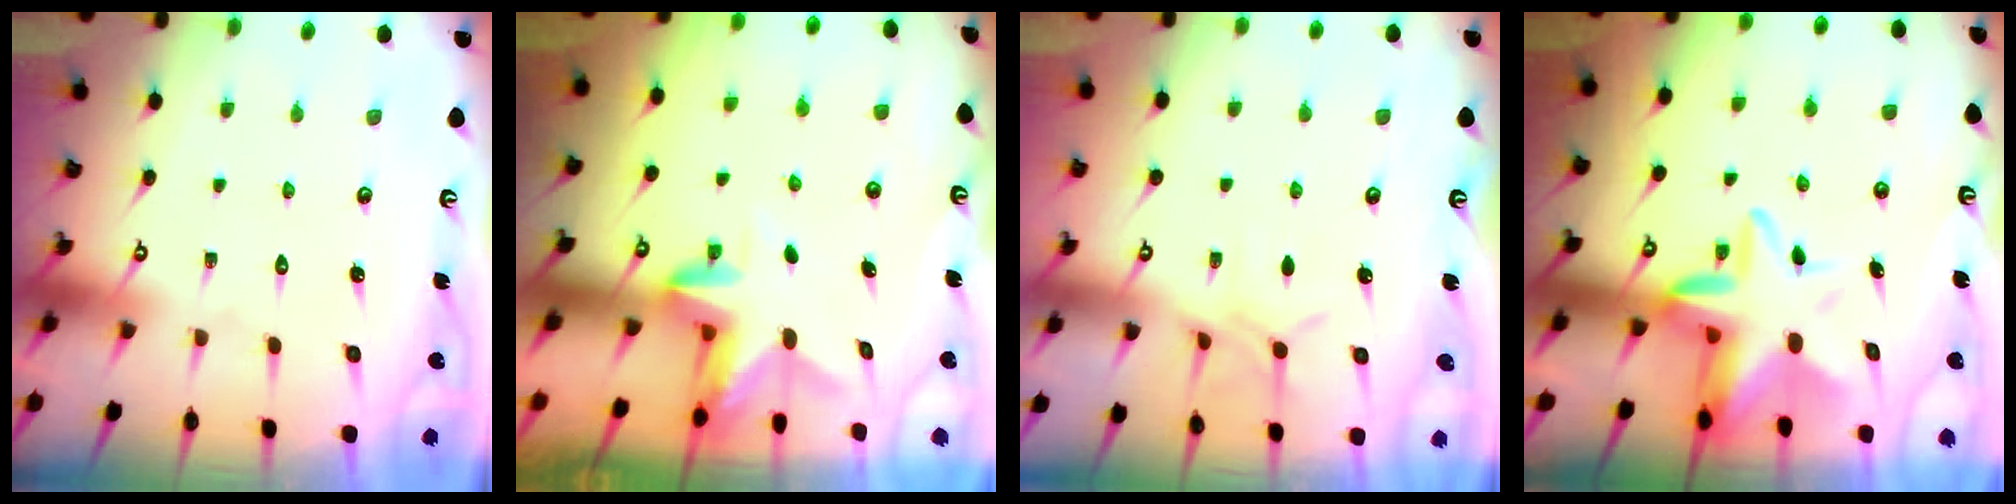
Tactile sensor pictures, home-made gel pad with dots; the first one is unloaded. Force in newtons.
{"total": 3.3, "press": 3.3, "slide": 0.3}
{"total": 5.2, "press": 5.1, "slide": 0.6}
{"total": 10.4, "press": 10.0, "slide": 2.9}